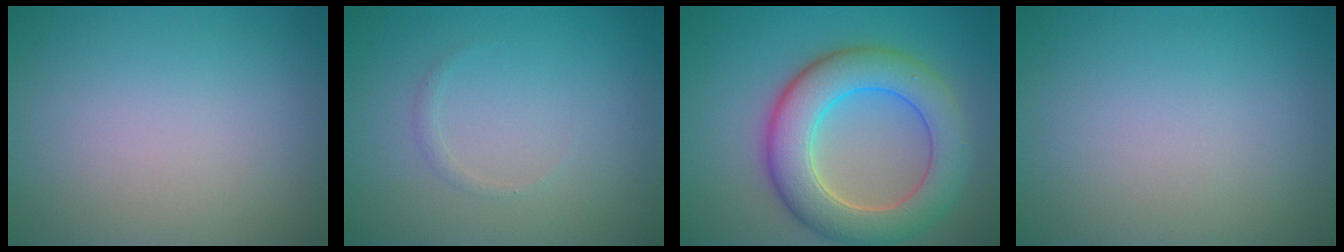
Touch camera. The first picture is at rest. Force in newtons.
{"total": 0.6, "press": 0.6, "slide": 0.0}
{"total": 8.1, "press": 8.1, "slide": 0.6}
{"total": 0.0}